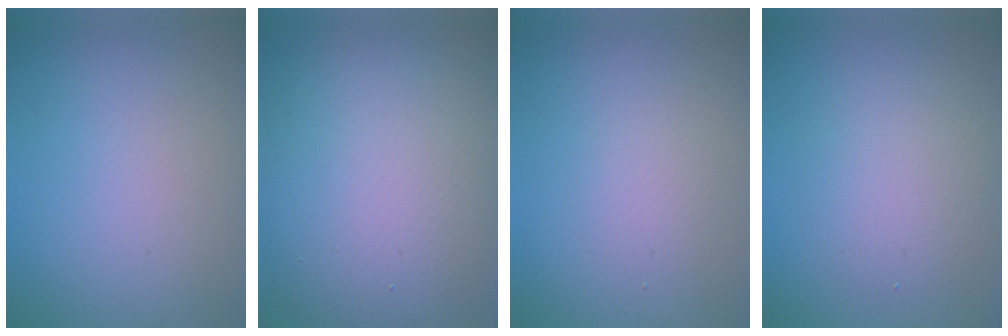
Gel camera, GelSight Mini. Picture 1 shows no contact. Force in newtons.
{"total": 13.9, "press": 13.9, "slide": 0.7}
{"total": 1.4, "press": 1.4, "slide": 0.0}
{"total": 3.6, "press": 3.6, "slide": 0.3}